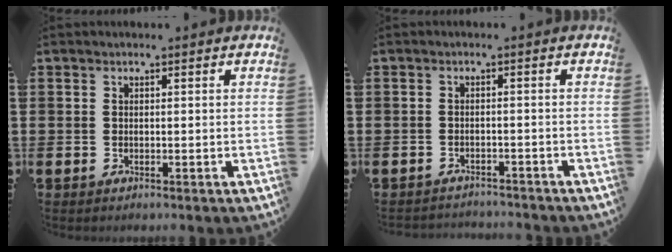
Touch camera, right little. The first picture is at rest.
{"total": 1.6, "force": [-1.5, 0.0, -0.2], "torque": [-0.002, 0.003, -0.034]}